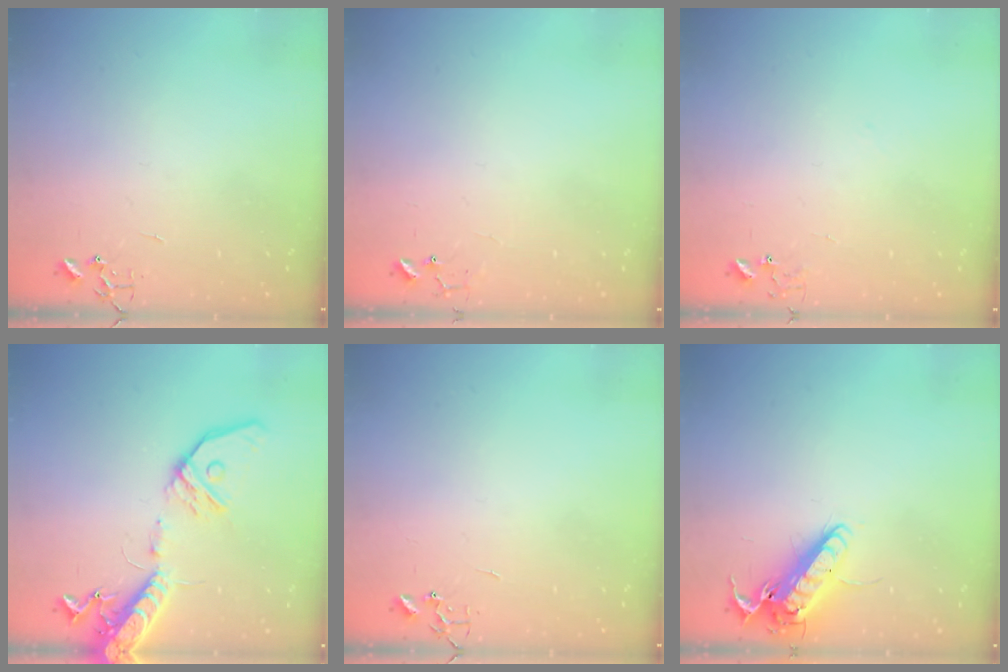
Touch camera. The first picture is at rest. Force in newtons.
{"total": 6.1, "press": 6.0, "slide": 0.4}
{"total": 6.8, "press": 6.8, "slide": 0.6}
{"total": 17.0, "press": 16.7, "slide": 3.3}
{"total": 0.0}
{"total": 13.8, "press": 13.7, "slide": 2.0}